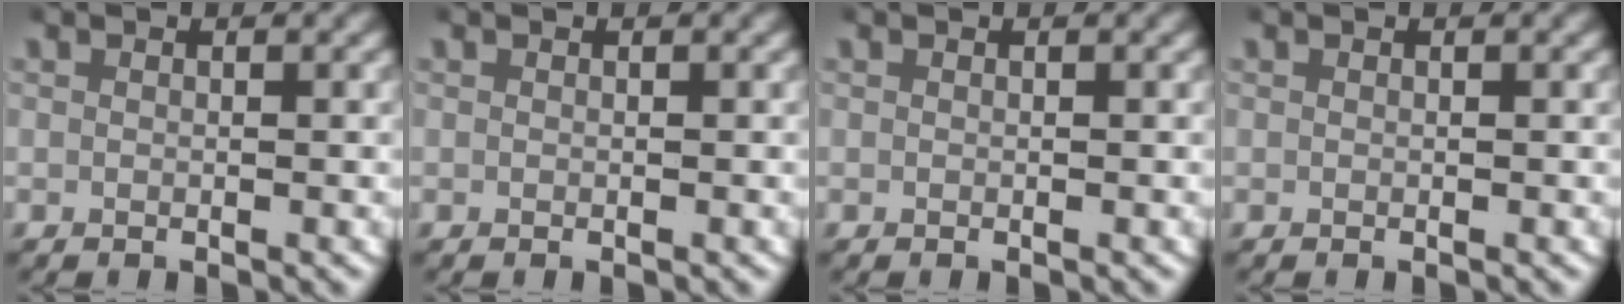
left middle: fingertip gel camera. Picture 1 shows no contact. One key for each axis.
{"total": 0.0}
{"total": 0.0}
{"total": 0.0}